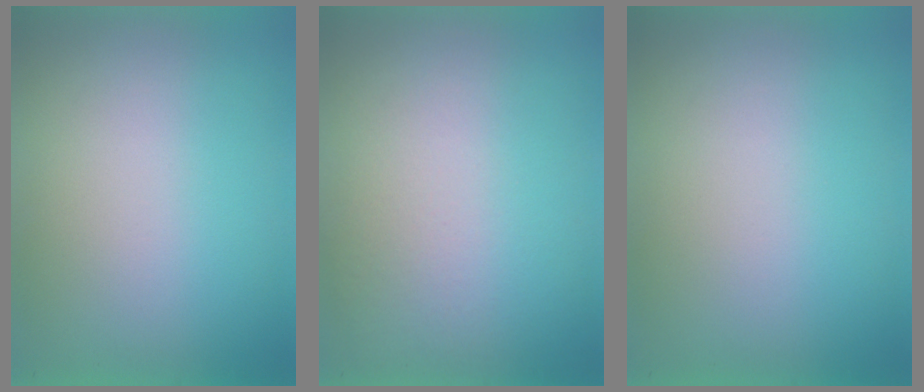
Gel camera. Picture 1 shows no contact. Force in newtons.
{"total": 1.4}
{"total": 0.0}